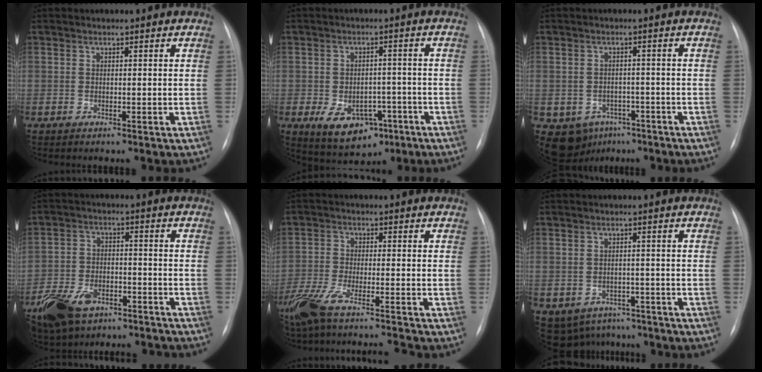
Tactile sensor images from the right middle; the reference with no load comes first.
{"total": 8.4, "force": [-3.8, 5.5, 5.0], "torque": [-0.081, 0.005, -0.046]}
{"total": 7.3, "force": [-4.0, 5.8, 1.9], "torque": [-0.038, 0.012, -0.047]}
{"total": 14.5, "force": [-10.5, 7.3, 7.0], "torque": [-0.160, 0.006, -0.172]}
{"total": 11.4, "force": [-9.9, -0.1, 5.8], "torque": [-0.112, -0.015, -0.170]}
{"total": 8.0, "force": [-5.5, 5.7, 1.6], "torque": [-0.033, 0.009, -0.065]}